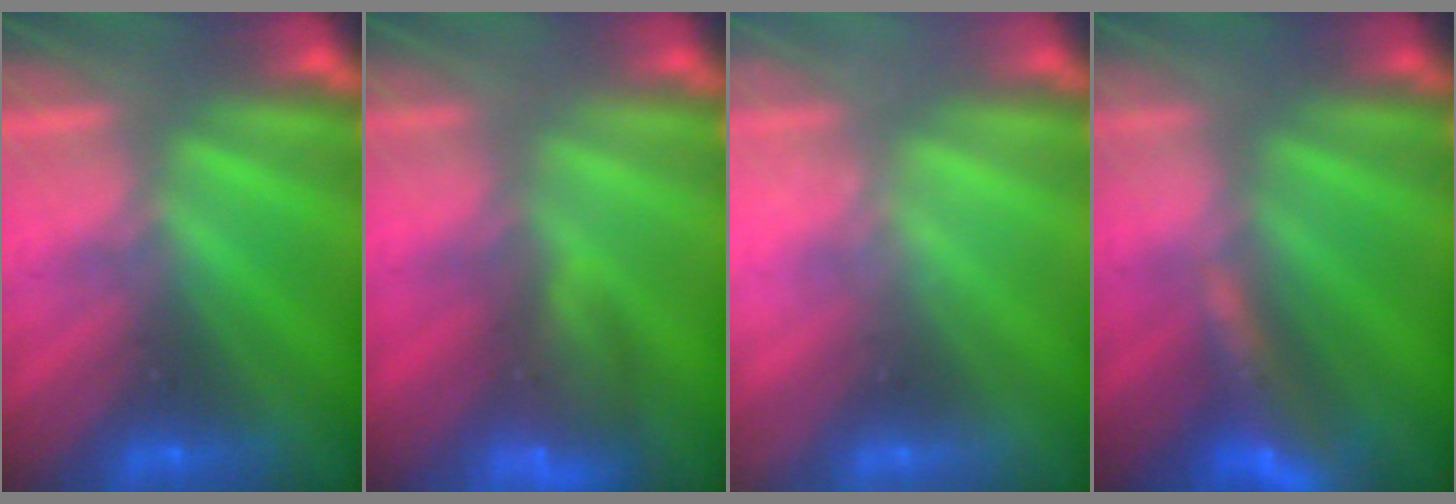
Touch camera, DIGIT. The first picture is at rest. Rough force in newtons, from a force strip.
{"total": 8.6}
{"total": 2.1}
{"total": 9.4}